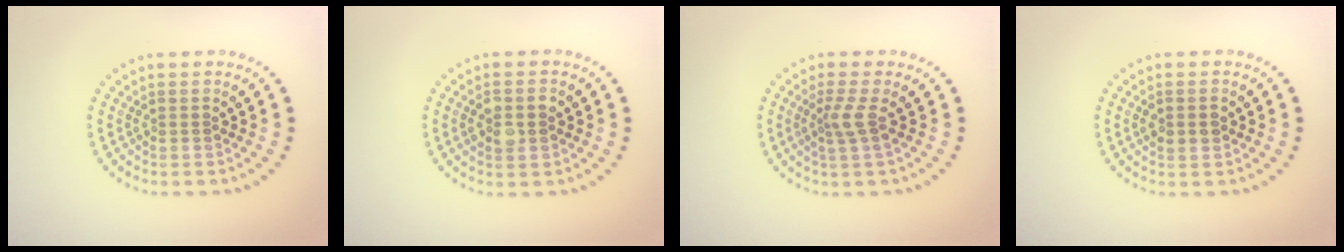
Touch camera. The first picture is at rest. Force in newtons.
{"total": 2.8, "press": 2.8, "slide": 0.2}
{"total": 1.9, "press": 1.3, "slide": 1.4}
{"total": 1.4, "press": 1.4, "slide": 0.1}